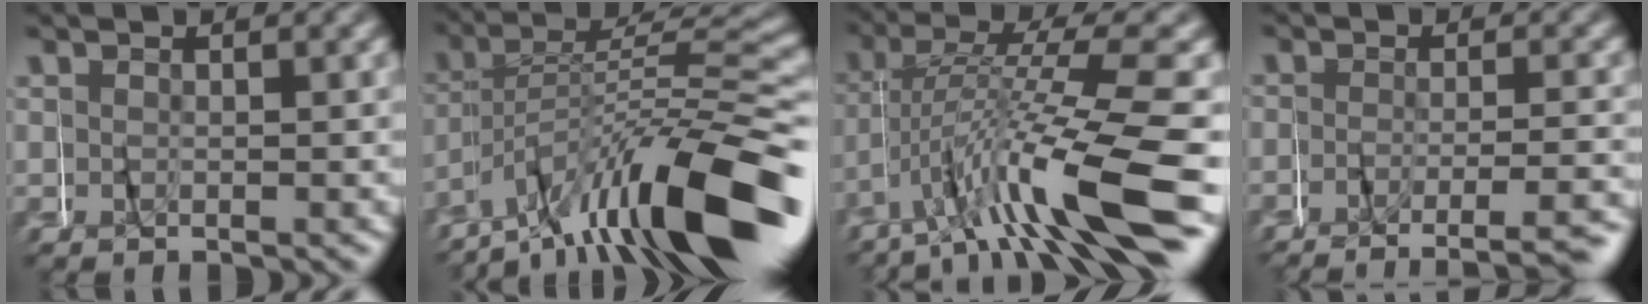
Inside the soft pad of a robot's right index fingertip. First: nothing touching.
{"total": 12.0, "force": [-6.9, 4.4, 8.8], "torque": [-0.138, -0.008, -0.106]}
{"total": 8.2, "force": [-2.8, 2.4, 7.4], "torque": [-0.128, 0.004, -0.047]}
{"total": 4.7, "force": [-3.8, 1.0, 2.4], "torque": [-0.030, -0.010, -0.060]}